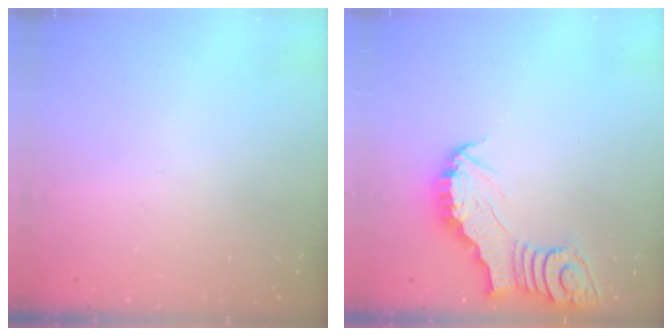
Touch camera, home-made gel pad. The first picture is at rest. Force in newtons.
{"total": 3.4, "press": 3.3, "slide": 0.5}